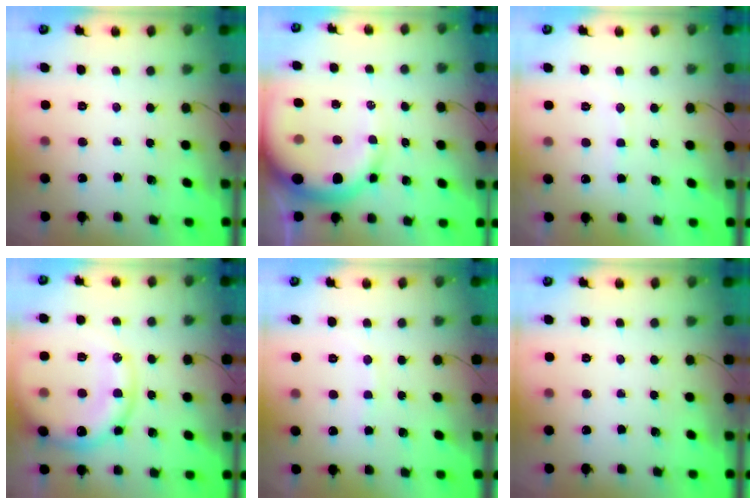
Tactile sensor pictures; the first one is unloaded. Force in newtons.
{"total": 15.4, "press": 15.0, "slide": 3.4}
{"total": 6.0, "press": 5.9, "slide": 0.9}
{"total": 18.8, "press": 18.5, "slide": 3.7}
{"total": 5.3, "press": 5.2, "slide": 1.1}
{"total": 0.0}